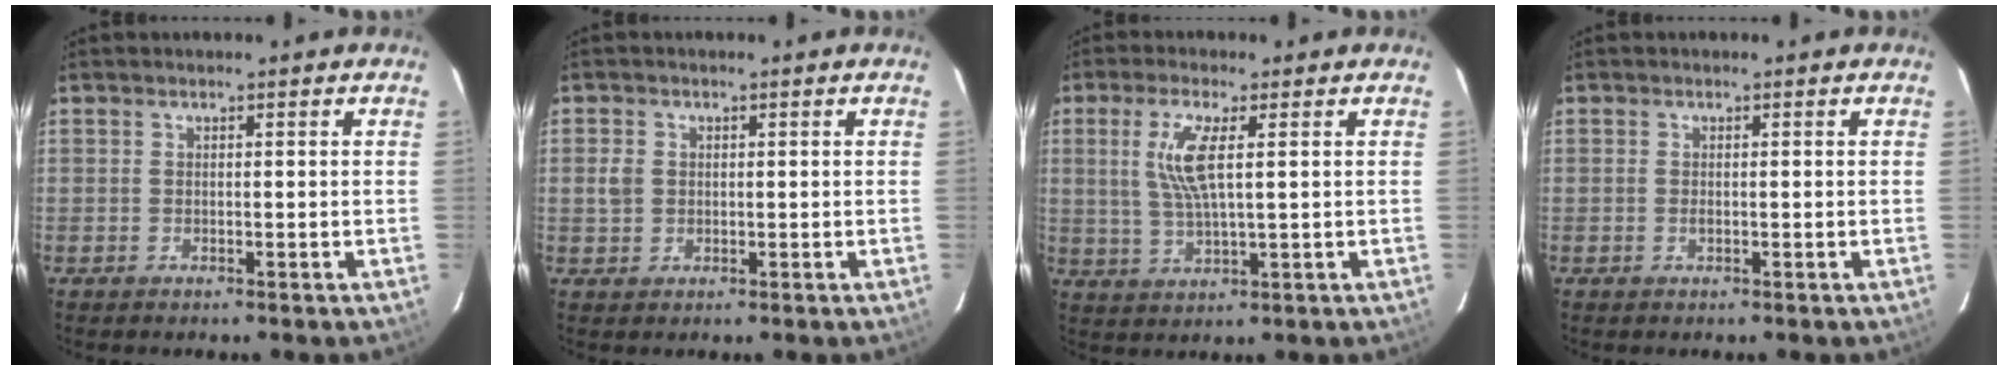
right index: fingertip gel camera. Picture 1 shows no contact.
{"total": 2.5, "force": [0.1, 2.3, 1.0], "torque": [-0.021, 0.006, 0.001]}
{"total": 7.2, "force": [1.7, 1.4, 6.9], "torque": [-0.144, 0.000, 0.035]}
{"total": 0.8, "force": [-0.1, 0.4, 0.7], "torque": [-0.014, 0.001, -0.003]}